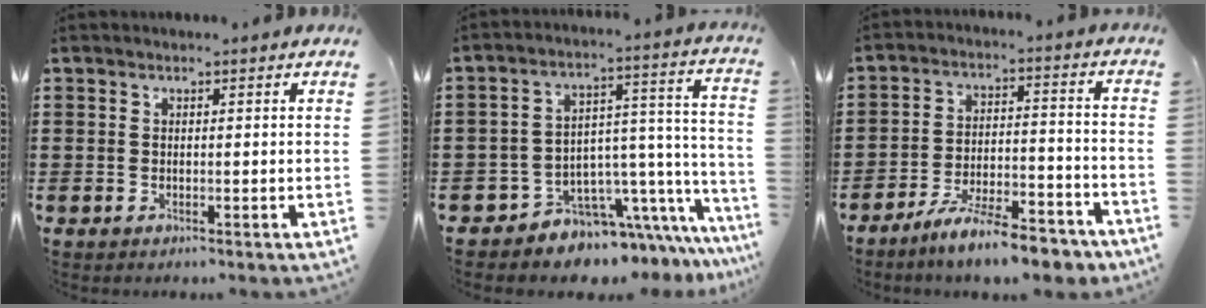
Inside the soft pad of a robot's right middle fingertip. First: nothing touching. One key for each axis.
{"total": 6.2, "fx": -5.1, "fy": 3.4, "fz": 0.9, "tx": -0.022, "ty": -0.008, "tz": -0.094}
{"total": 9.9, "fx": -8.6, "fy": 1.4, "fz": 4.6, "tx": -0.077, "ty": 0.022, "tz": -0.162}